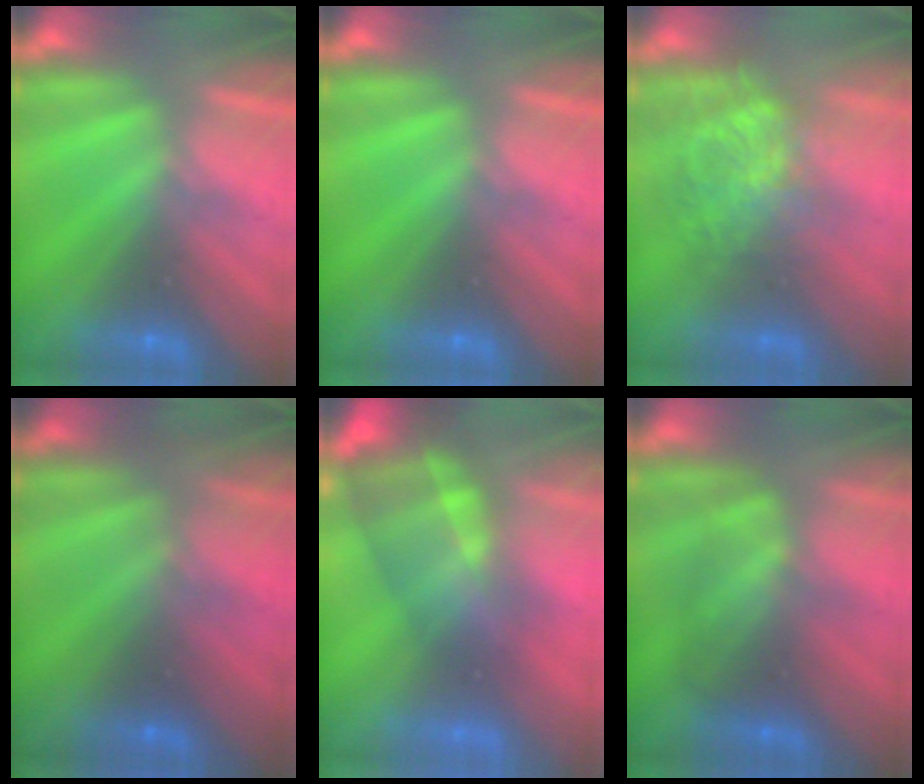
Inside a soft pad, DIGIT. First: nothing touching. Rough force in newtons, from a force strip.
{"total": 0.0}
{"total": 3.5}
{"total": 1.7}
{"total": 7.2}
{"total": 2.1}